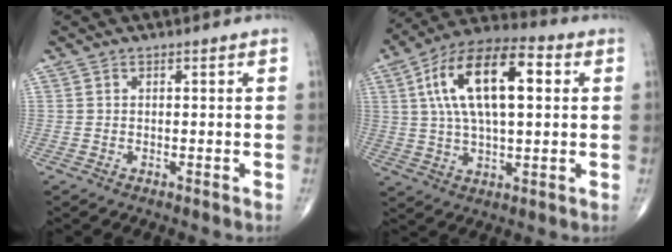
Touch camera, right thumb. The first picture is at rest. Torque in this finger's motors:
{"motor_torque": [1.19, 3.82, 1.38, 0.06, 0.58]}